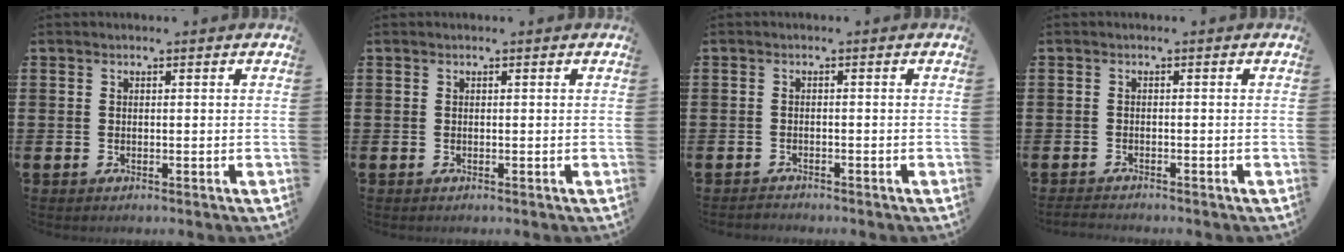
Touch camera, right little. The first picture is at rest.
{"total": 0.0}
{"total": 0.8, "force": [-0.8, 0.1, -0.1], "torque": [-0.002, 0.002, -0.017]}
{"total": 1.0, "force": [-1.0, 0.1, 0.1], "torque": [-0.005, 0.000, -0.021]}